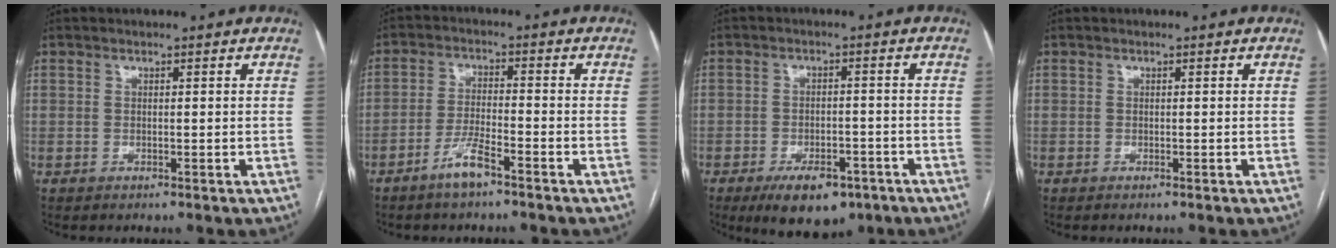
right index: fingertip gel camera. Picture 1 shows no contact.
{"total": 4.9, "force": [-3.5, 0.5, 3.4], "torque": [-0.073, -0.003, -0.066]}
{"total": 9.1, "force": [-5.9, 4.2, 5.4], "torque": [-0.082, -0.004, -0.085]}
{"total": 0.0}